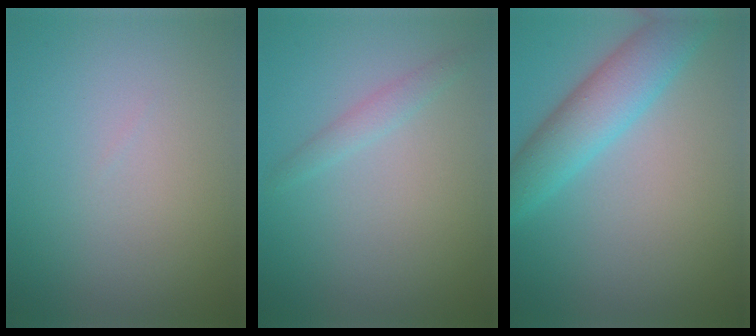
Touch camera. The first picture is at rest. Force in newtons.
{"total": 1.3, "press": 1.3, "slide": 0.1}
{"total": 5.6, "press": 5.6, "slide": 0.2}